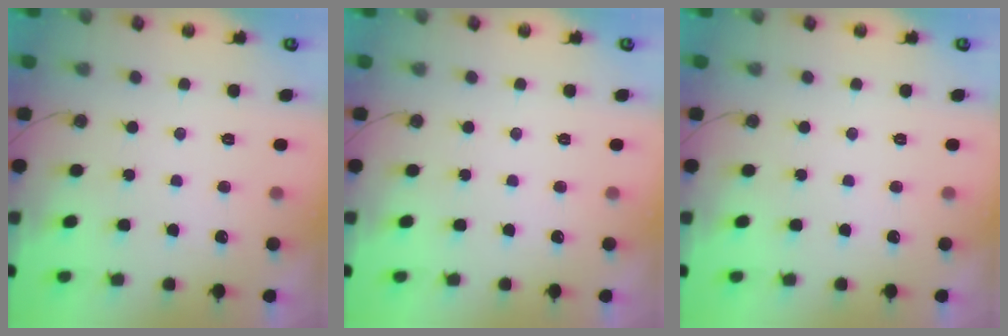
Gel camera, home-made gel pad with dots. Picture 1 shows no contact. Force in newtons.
{"total": 0.0}
{"total": 0.0}